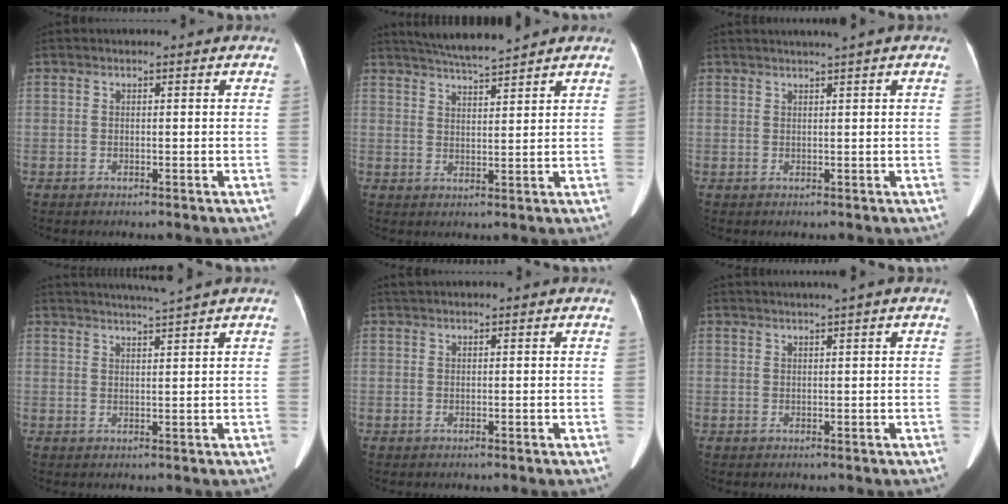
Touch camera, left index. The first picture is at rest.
{"total": 6.5, "force": [6.0, -0.8, 2.3], "torque": [-0.048, 0.010, 0.104]}
{"total": 2.6, "force": [2.0, -0.7, 1.5], "torque": [-0.017, 0.010, 0.033]}
{"total": 4.5, "force": [3.8, -1.8, 1.5], "torque": [-0.024, -0.002, 0.063]}
{"total": 1.6, "force": [1.4, -0.1, 0.8], "torque": [-0.012, 0.029, 0.028]}
{"total": 2.6, "force": [1.8, -0.6, 1.8], "torque": [-0.027, 0.014, 0.033]}